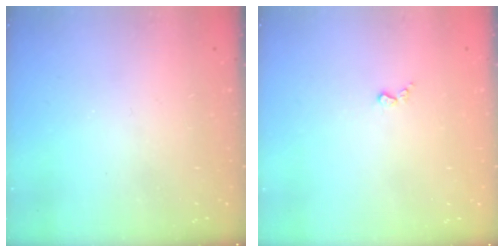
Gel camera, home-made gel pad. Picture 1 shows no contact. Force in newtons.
{"total": 3.0, "press": 2.9, "slide": 0.5}